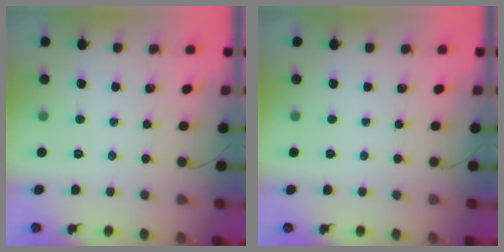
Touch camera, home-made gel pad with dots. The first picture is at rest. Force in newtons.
{"total": 0.0}